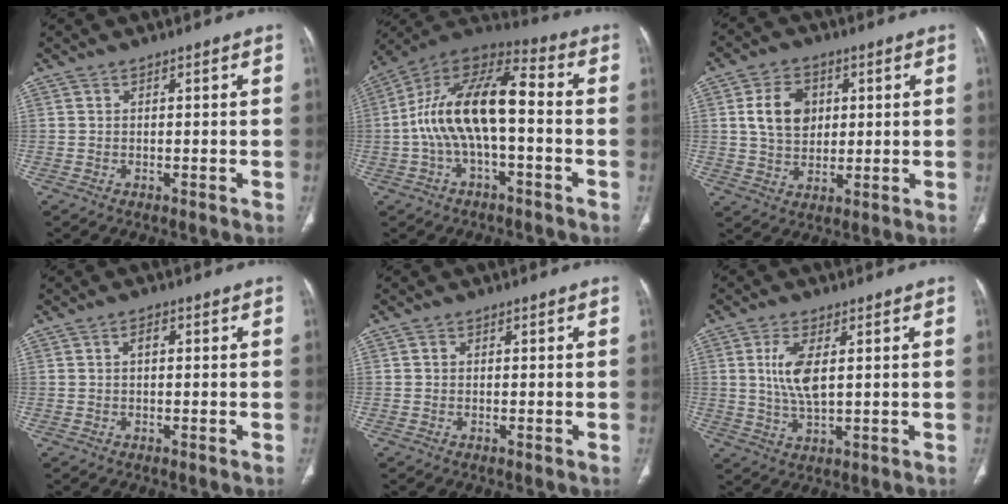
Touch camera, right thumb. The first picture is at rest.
{"total": 16.3, "force": [-1.6, 7.2, 14.6], "torque": [-0.273, 0.054, -0.036]}
{"total": 9.5, "force": [2.2, 7.0, 6.0], "torque": [-0.084, -0.004, 0.040]}
{"total": 1.6, "force": [0.2, 0.9, 1.3], "torque": [-0.019, 0.007, 0.002]}
{"total": 0.7, "force": [0.1, 0.7, 0.2], "torque": [0.000, 0.002, 0.001]}
{"total": 7.1, "force": [1.4, 2.9, 6.3], "torque": [-0.136, -0.009, 0.030]}